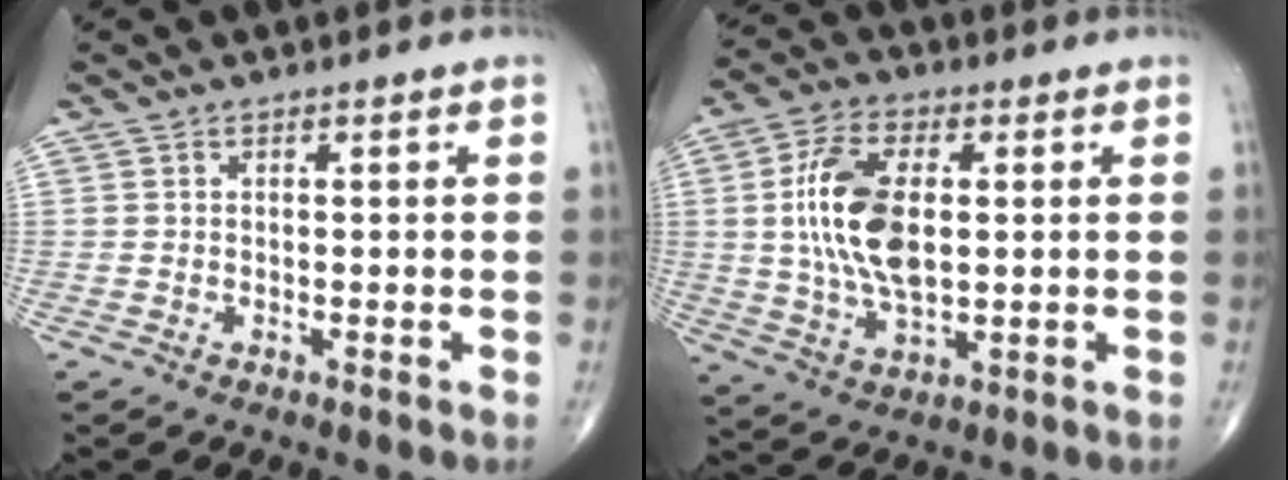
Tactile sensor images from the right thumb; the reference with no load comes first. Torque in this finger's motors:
{"motor_torque": [1.66, 2.96, 1.86, 0.25, 0.18]}